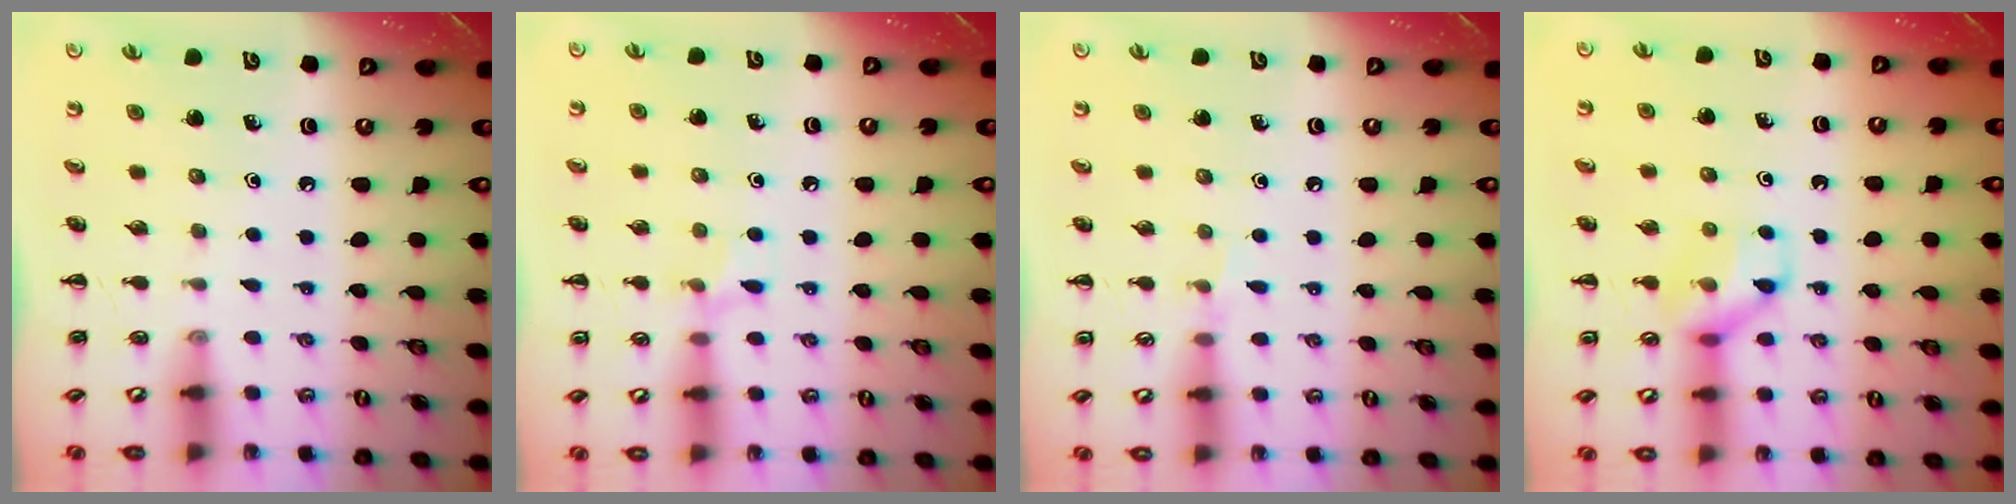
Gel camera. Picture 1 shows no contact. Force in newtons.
{"total": 5.7, "press": 5.4, "slide": 1.8}
{"total": 4.3, "press": 4.0, "slide": 1.5}
{"total": 10.7, "press": 10.7, "slide": 1.0}